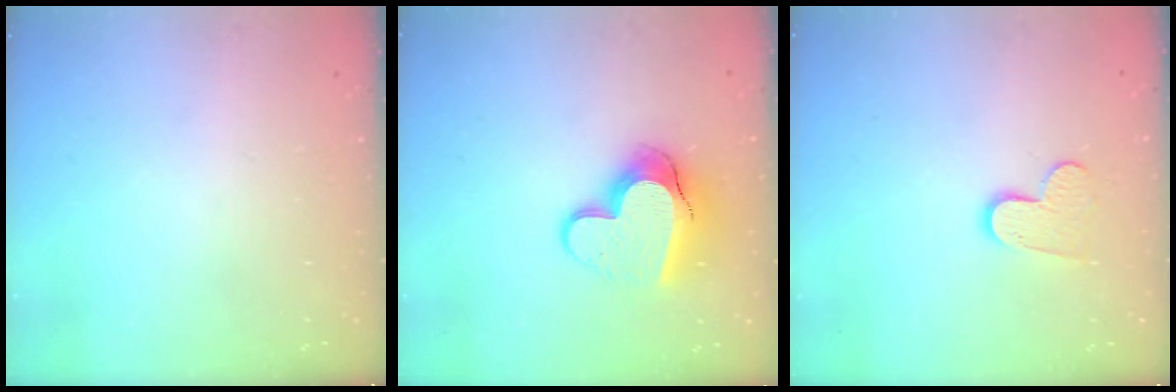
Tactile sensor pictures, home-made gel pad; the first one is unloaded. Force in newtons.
{"total": 14.1, "press": 14.1, "slide": 1.1}
{"total": 8.5, "press": 8.5, "slide": 0.5}